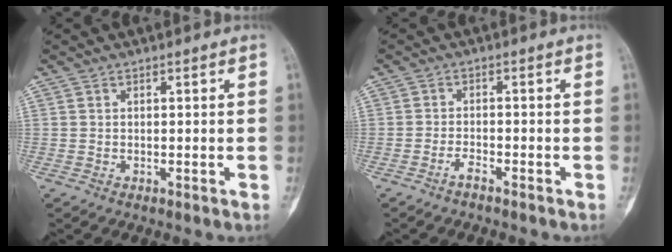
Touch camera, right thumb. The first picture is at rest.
{"total": 1.9, "force": [-1.6, 0.3, 1.0], "torque": [-0.026, 0.011, -0.032]}